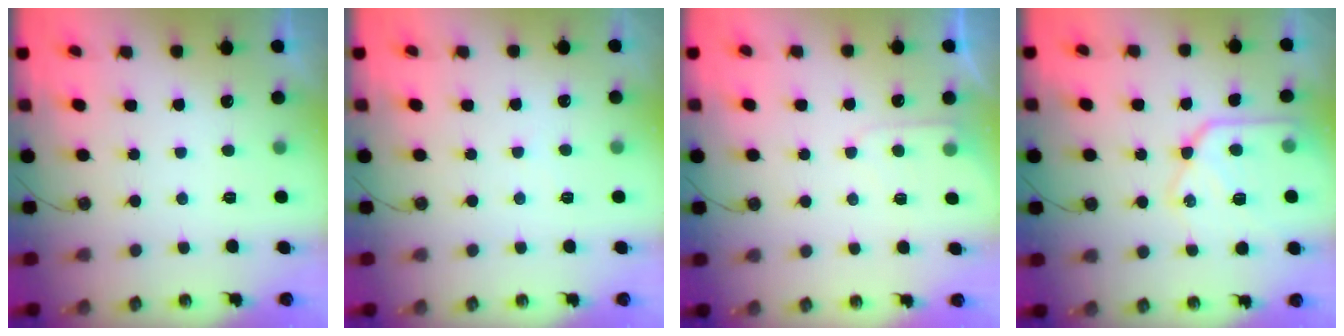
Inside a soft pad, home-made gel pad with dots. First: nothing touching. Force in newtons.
{"total": 1.9, "press": 1.9, "slide": 0.3}
{"total": 5.1, "press": 5.1, "slide": 0.6}
{"total": 16.4, "press": 16.4, "slide": 1.2}